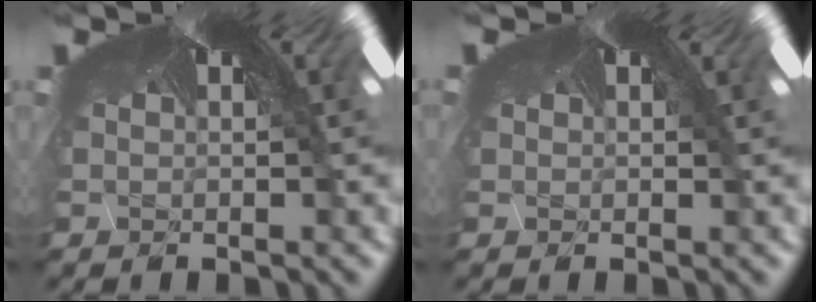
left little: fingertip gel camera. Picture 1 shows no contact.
{"total": 0.8, "force": [0.2, 0.6, 0.4], "torque": [-0.015, 0.003, 0.003]}